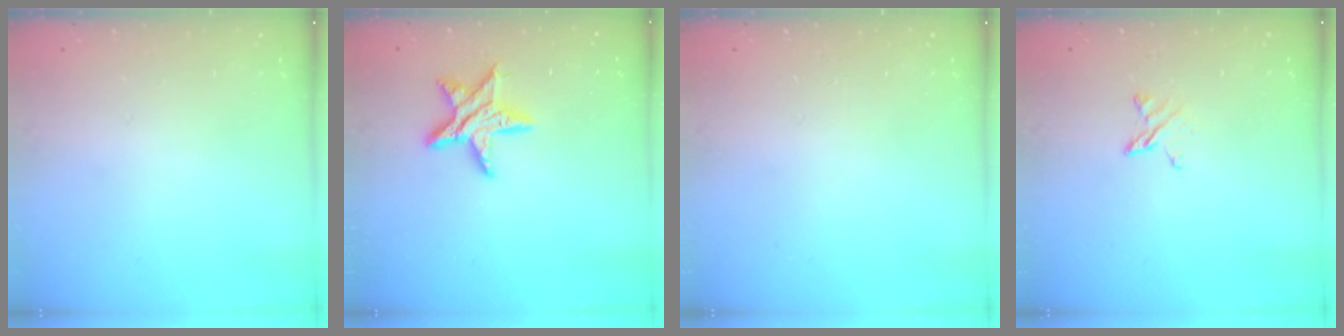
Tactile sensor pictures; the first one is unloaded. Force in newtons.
{"total": 12.4, "press": 12.4, "slide": 0.8}
{"total": 0.0}
{"total": 3.8, "press": 3.8, "slide": 0.3}